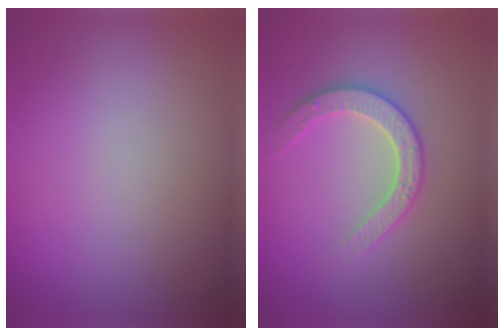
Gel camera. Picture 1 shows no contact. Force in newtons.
{"total": 2.8, "press": 2.8, "slide": 0.3}